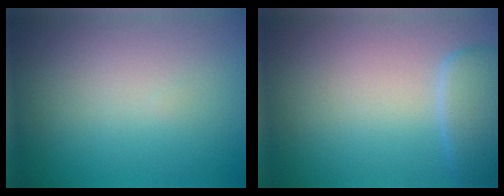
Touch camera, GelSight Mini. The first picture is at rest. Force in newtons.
{"total": 2.9, "press": 2.8, "slide": 0.2}